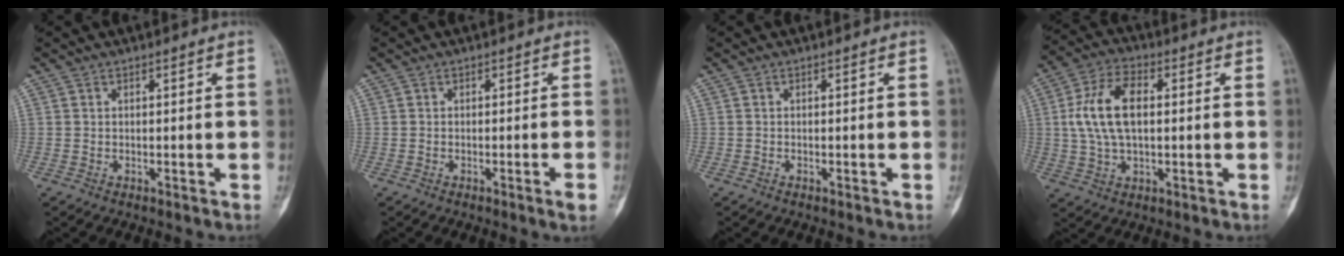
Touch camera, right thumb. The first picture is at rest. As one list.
[{"total": 2.1, "force": [-1.0, -0.1, 1.8], "torque": [-0.032, -0.004, -0.017]}, {"total": 0.0}, {"total": 12.0, "force": [1.2, 6.6, 9.9], "torque": [-0.194, 0.016, 0.023]}]